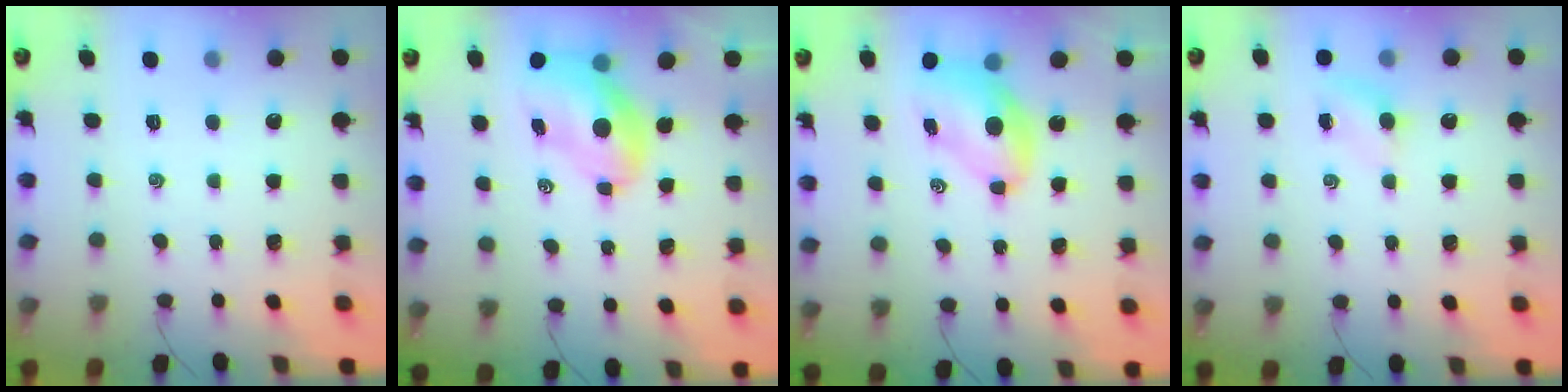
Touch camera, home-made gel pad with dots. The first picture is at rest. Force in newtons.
{"total": 7.8, "press": 7.5, "slide": 2.3}
{"total": 7.9, "press": 7.7, "slide": 1.7}
{"total": 4.1, "press": 3.9, "slide": 1.2}